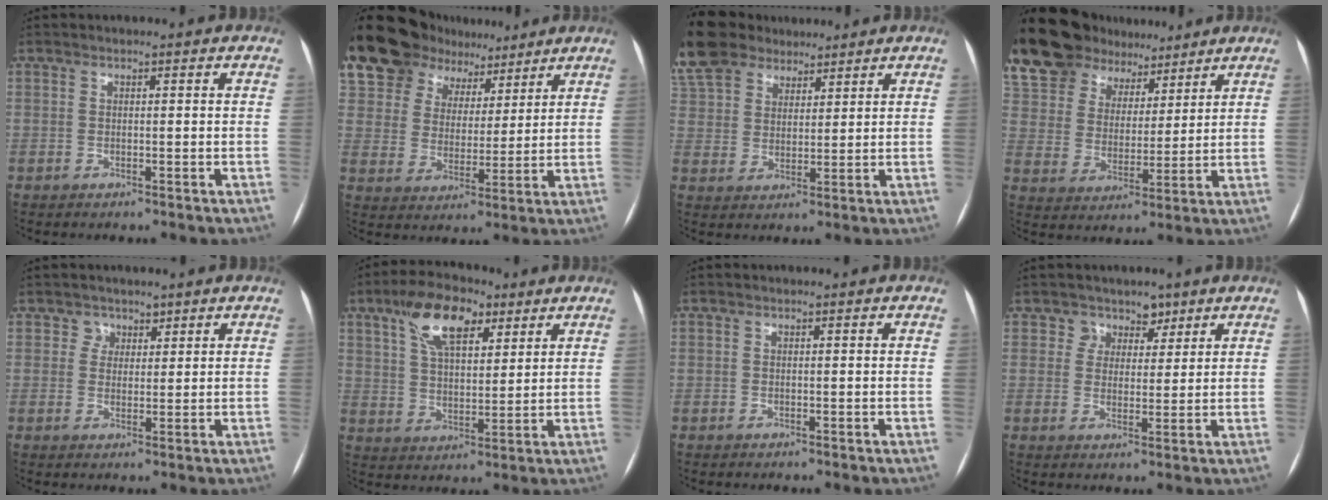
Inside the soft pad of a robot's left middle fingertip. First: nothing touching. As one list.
[{"total": 16.4, "force": [12.4, 9.5, 5.2], "torque": [-0.118, 0.042, 0.214]}, {"total": 13.5, "force": [10.7, 6.9, 4.5], "torque": [-0.120, 0.039, 0.200]}, {"total": 17.7, "force": [14.3, 8.5, 6.2], "torque": [-0.144, 0.043, 0.258]}, {"total": 2.3, "force": [1.5, 1.7, -0.3], "torque": [0.012, 0.001, 0.019]}, {"total": 11.2, "force": [6.3, 4.7, 7.9], "torque": [-0.149, 0.024, 0.117]}, {"total": 0.0}, {"total": 3.9, "force": [2.7, 2.8, -0.4], "torque": [0.018, 0.002, 0.037]}]